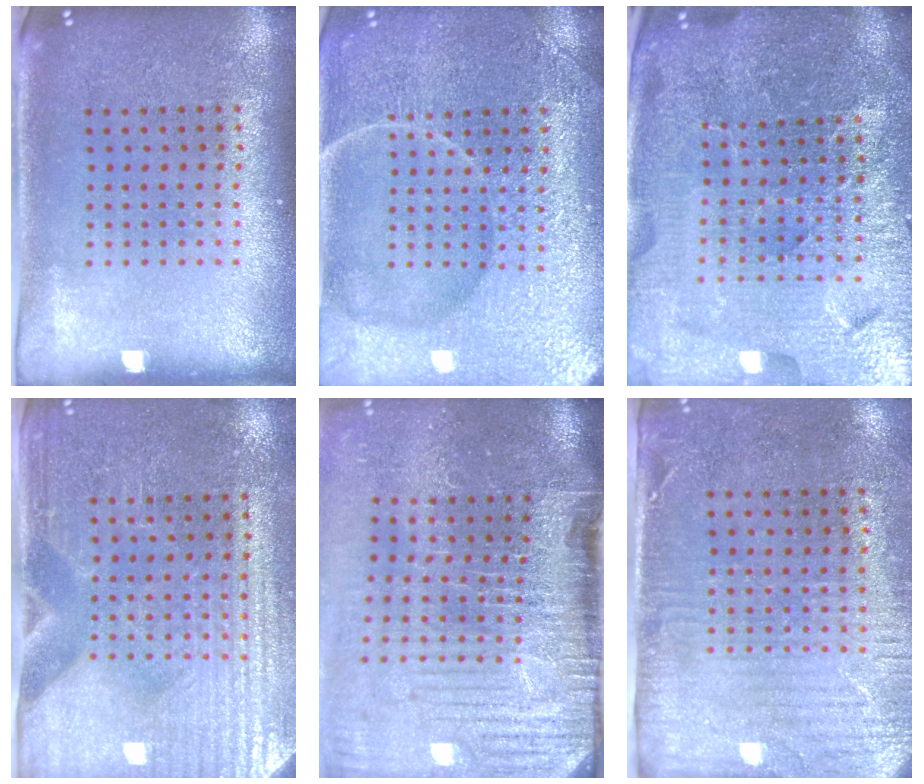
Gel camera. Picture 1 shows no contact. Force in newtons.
{"total": 7.4, "press": 7.3, "slide": 1.0}
{"total": 5.8, "press": 5.2, "slide": 2.5}
{"total": 3.6, "press": 3.3, "slide": 1.3}
{"total": 5.1, "press": 4.2, "slide": 2.9}
{"total": 3.0, "press": 2.4, "slide": 1.7}